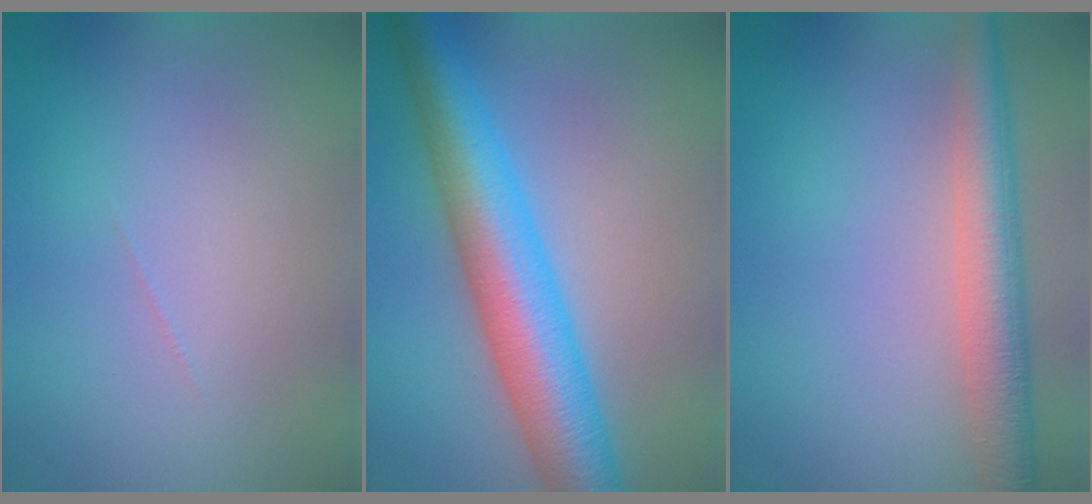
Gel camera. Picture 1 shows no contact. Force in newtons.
{"total": 9.2, "press": 9.2, "slide": 0.2}
{"total": 5.1, "press": 5.1, "slide": 0.3}